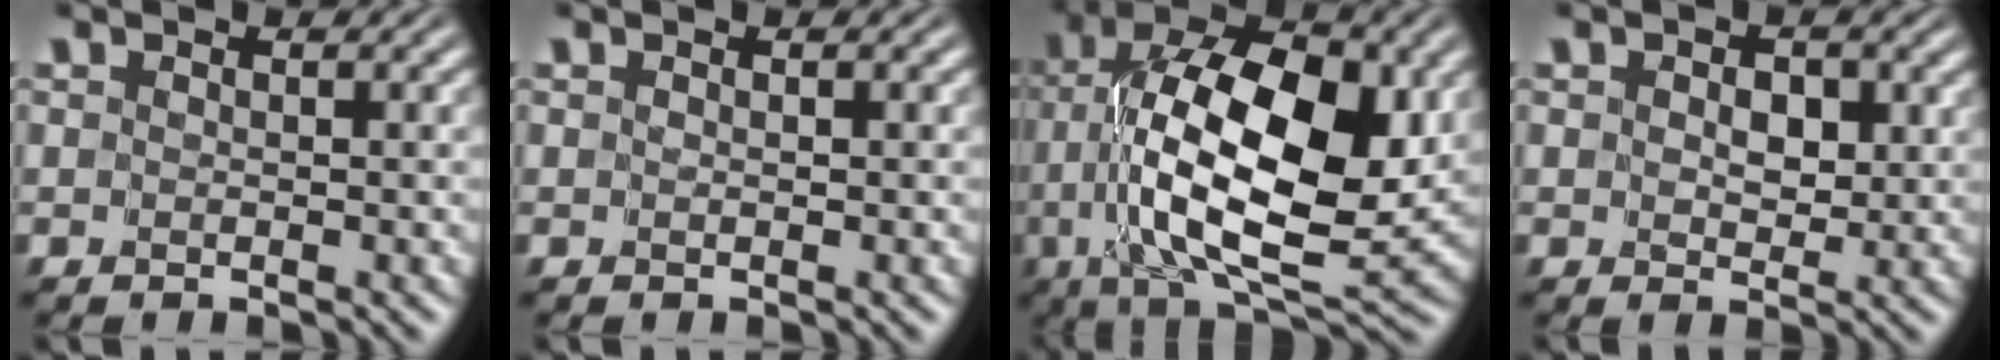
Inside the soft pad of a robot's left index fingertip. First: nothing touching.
{"total": 0.0}
{"total": 14.0, "force": [0.7, 6.5, 12.3], "torque": [-0.214, 0.006, 0.010]}
{"total": 2.3, "force": [0.5, 1.5, 1.6], "torque": [-0.025, -0.003, 0.009]}